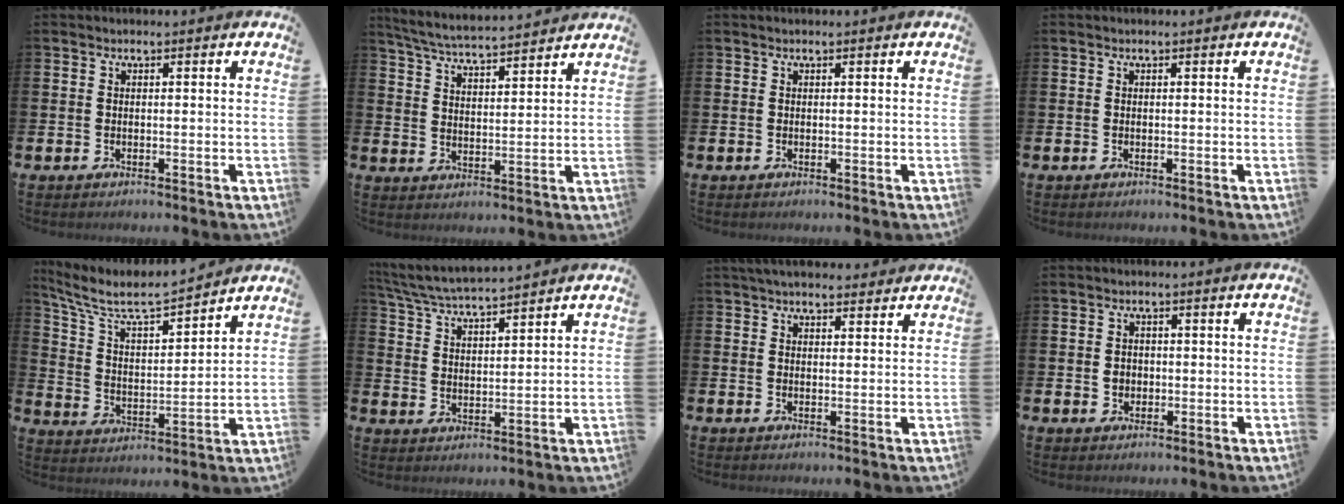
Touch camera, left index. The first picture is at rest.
{"total": 5.5, "force": [5.4, 0.2, 1.0], "torque": [-0.043, -0.035, 0.095]}
{"total": 0.0}
{"total": 0.0}
{"total": 7.5, "force": [6.8, 1.6, 2.6], "torque": [-0.088, -0.046, 0.115]}
{"total": 5.4, "force": [5.3, 0.1, 0.9], "torque": [-0.043, -0.033, 0.093]}
{"total": 3.5, "force": [3.3, 0.9, 0.7], "torque": [-0.012, -0.012, 0.059]}
{"total": 1.8, "force": [0.1, 1.6, 0.8], "torque": [-0.005, 0.006, -0.003]}